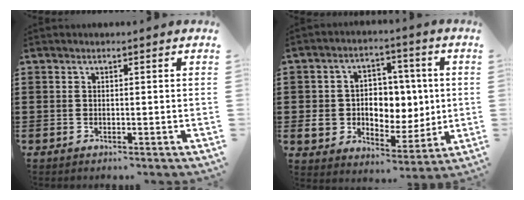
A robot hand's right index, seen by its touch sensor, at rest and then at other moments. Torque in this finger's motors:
{"motor_torque": [2.14, 0.00, 0.39, 0.19]}